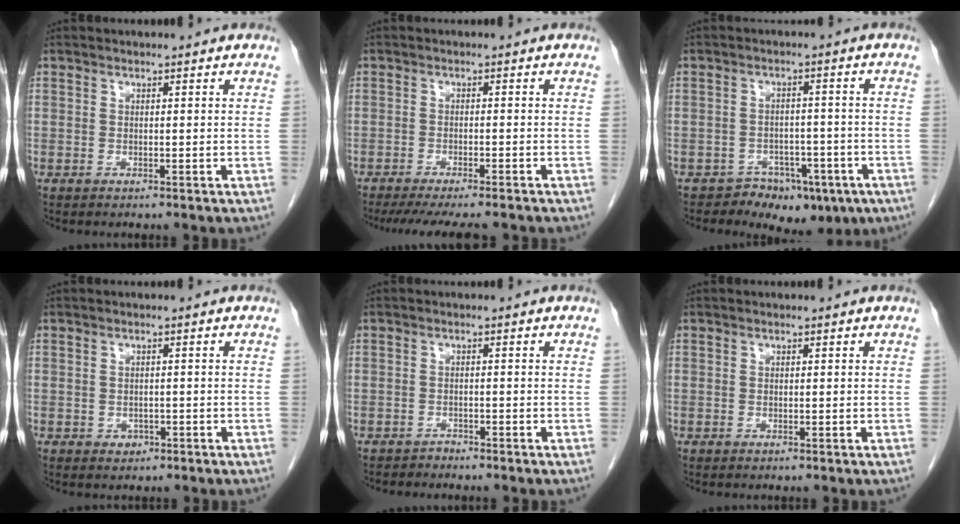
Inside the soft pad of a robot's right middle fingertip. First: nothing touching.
{"total": 11.5, "force": [-10.1, 1.5, 5.4], "torque": [-0.071, -0.014, -0.135]}
{"total": 7.9, "force": [-5.2, 5.1, 2.9], "torque": [-0.018, 0.022, -0.071]}
{"total": 1.4, "force": [-0.6, 1.1, 0.5], "torque": [-0.007, 0.004, -0.005]}
{"total": 0.9, "force": [-0.8, 0.1, 0.1], "torque": [-0.006, -0.002, -0.015]}
{"total": 0.0}